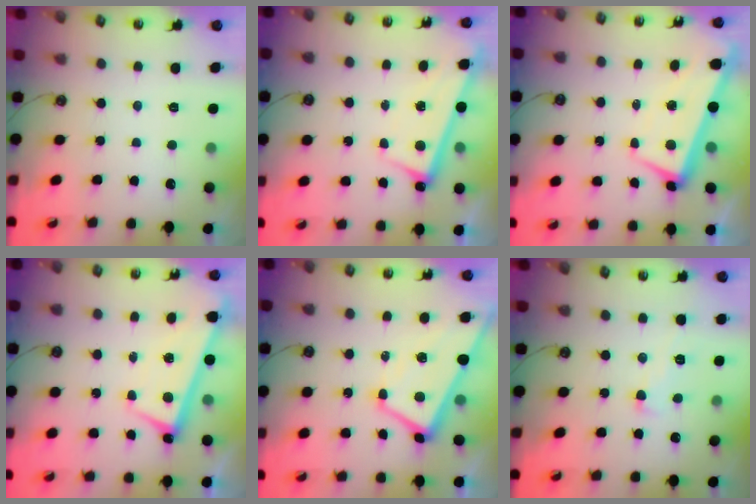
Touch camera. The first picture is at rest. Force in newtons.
{"total": 2.7, "press": 2.7, "slide": 0.5}
{"total": 3.0, "press": 2.4, "slide": 1.7}
{"total": 1.3, "press": 1.0, "slide": 0.9}
{"total": 2.6, "press": 2.5, "slide": 0.8}
{"total": 1.0, "press": 0.7, "slide": 0.7}